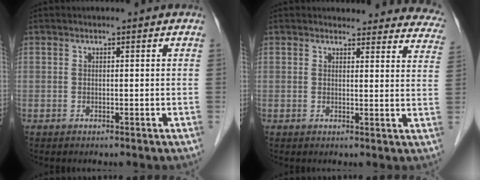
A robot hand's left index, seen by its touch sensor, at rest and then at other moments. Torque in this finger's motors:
{"motor_torque": [0.73, -0.96, 0.16, 0.00]}